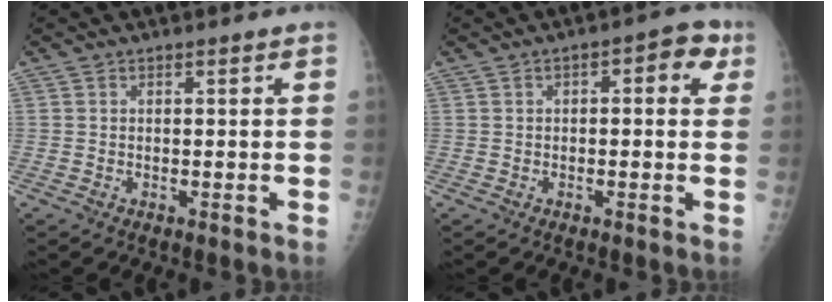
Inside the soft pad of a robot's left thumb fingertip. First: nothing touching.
{"total": 5.4, "force": [1.5, 2.6, 4.4], "torque": [-0.034, 0.012, 0.010]}